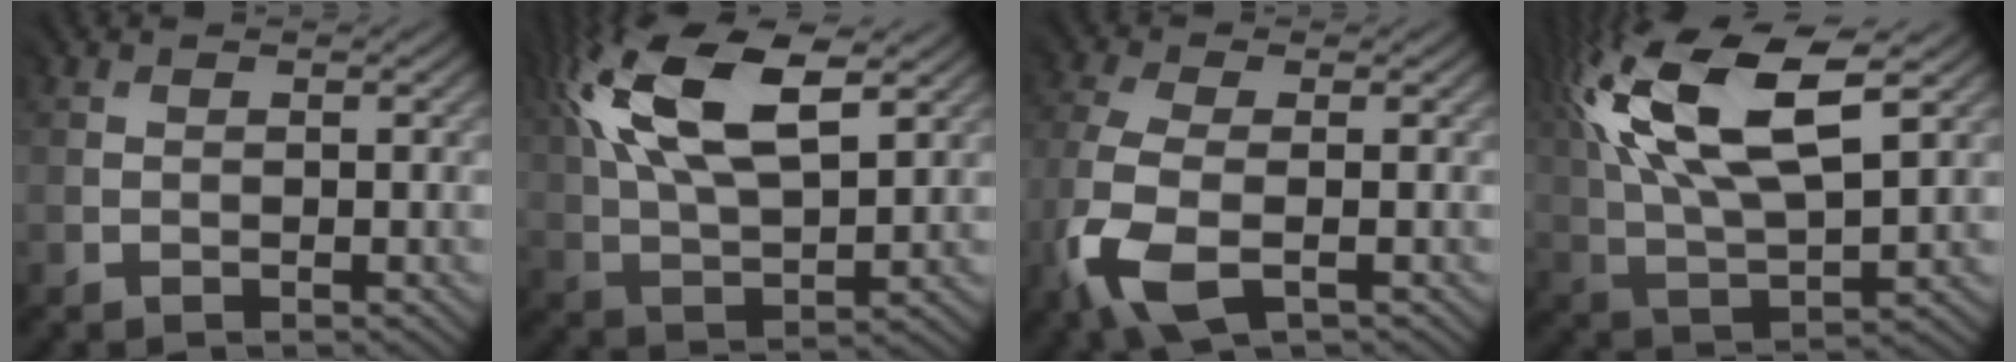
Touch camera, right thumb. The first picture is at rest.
{"total": 14.7, "force": [6.9, 6.8, 11.1], "torque": [-0.245, 0.035, 0.122]}
{"total": 7.6, "force": [-3.3, 3.6, 5.8], "torque": [-0.160, -0.013, -0.073]}
{"total": 16.4, "force": [7.3, 7.3, 12.8], "torque": [-0.291, 0.040, 0.130]}